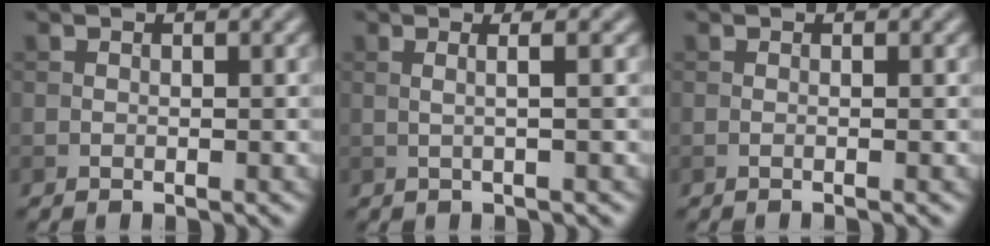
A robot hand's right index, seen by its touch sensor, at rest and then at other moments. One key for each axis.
{"total": 2.1, "fx": 0.4, "fy": 0.7, "fz": 2.0, "tx": -0.027, "ty": 0.001, "tz": -0.013}
{"total": 0.9, "fx": -0.1, "fy": 0.3, "fz": 0.8, "tx": -0.008, "ty": -0.004, "tz": -0.007}